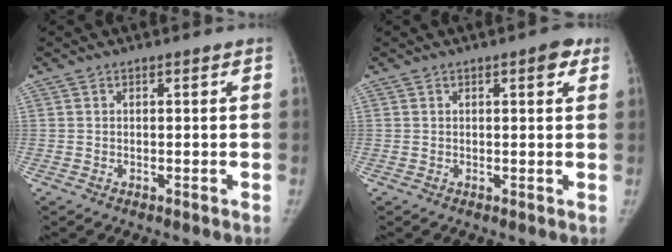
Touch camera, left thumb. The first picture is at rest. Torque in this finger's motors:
{"motor_torque": [0.01, -0.77, 0.68, -0.30, 0.04]}